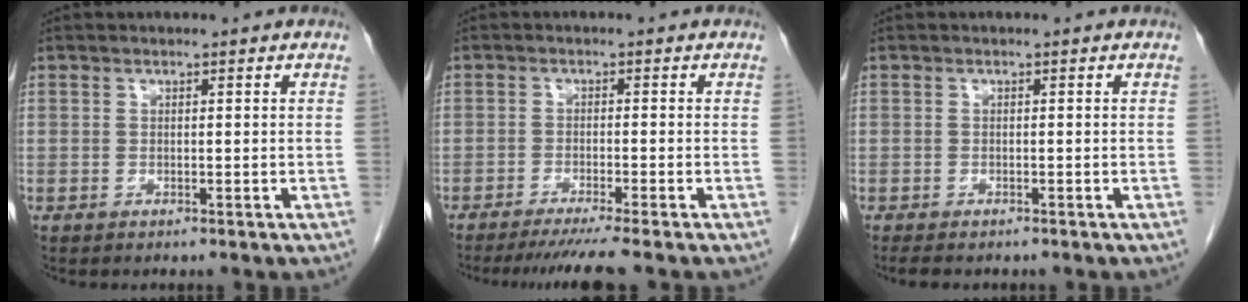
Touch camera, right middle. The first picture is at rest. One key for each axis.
{"total": 6.9, "fx": -5.8, "fy": -1.3, "fz": 3.4, "tx": -0.036, "ty": -0.022, "tz": -0.091}
{"total": 3.0, "fx": -2.5, "fy": 1.0, "fz": 1.4, "tx": -0.026, "ty": -0.009, "tz": -0.030}